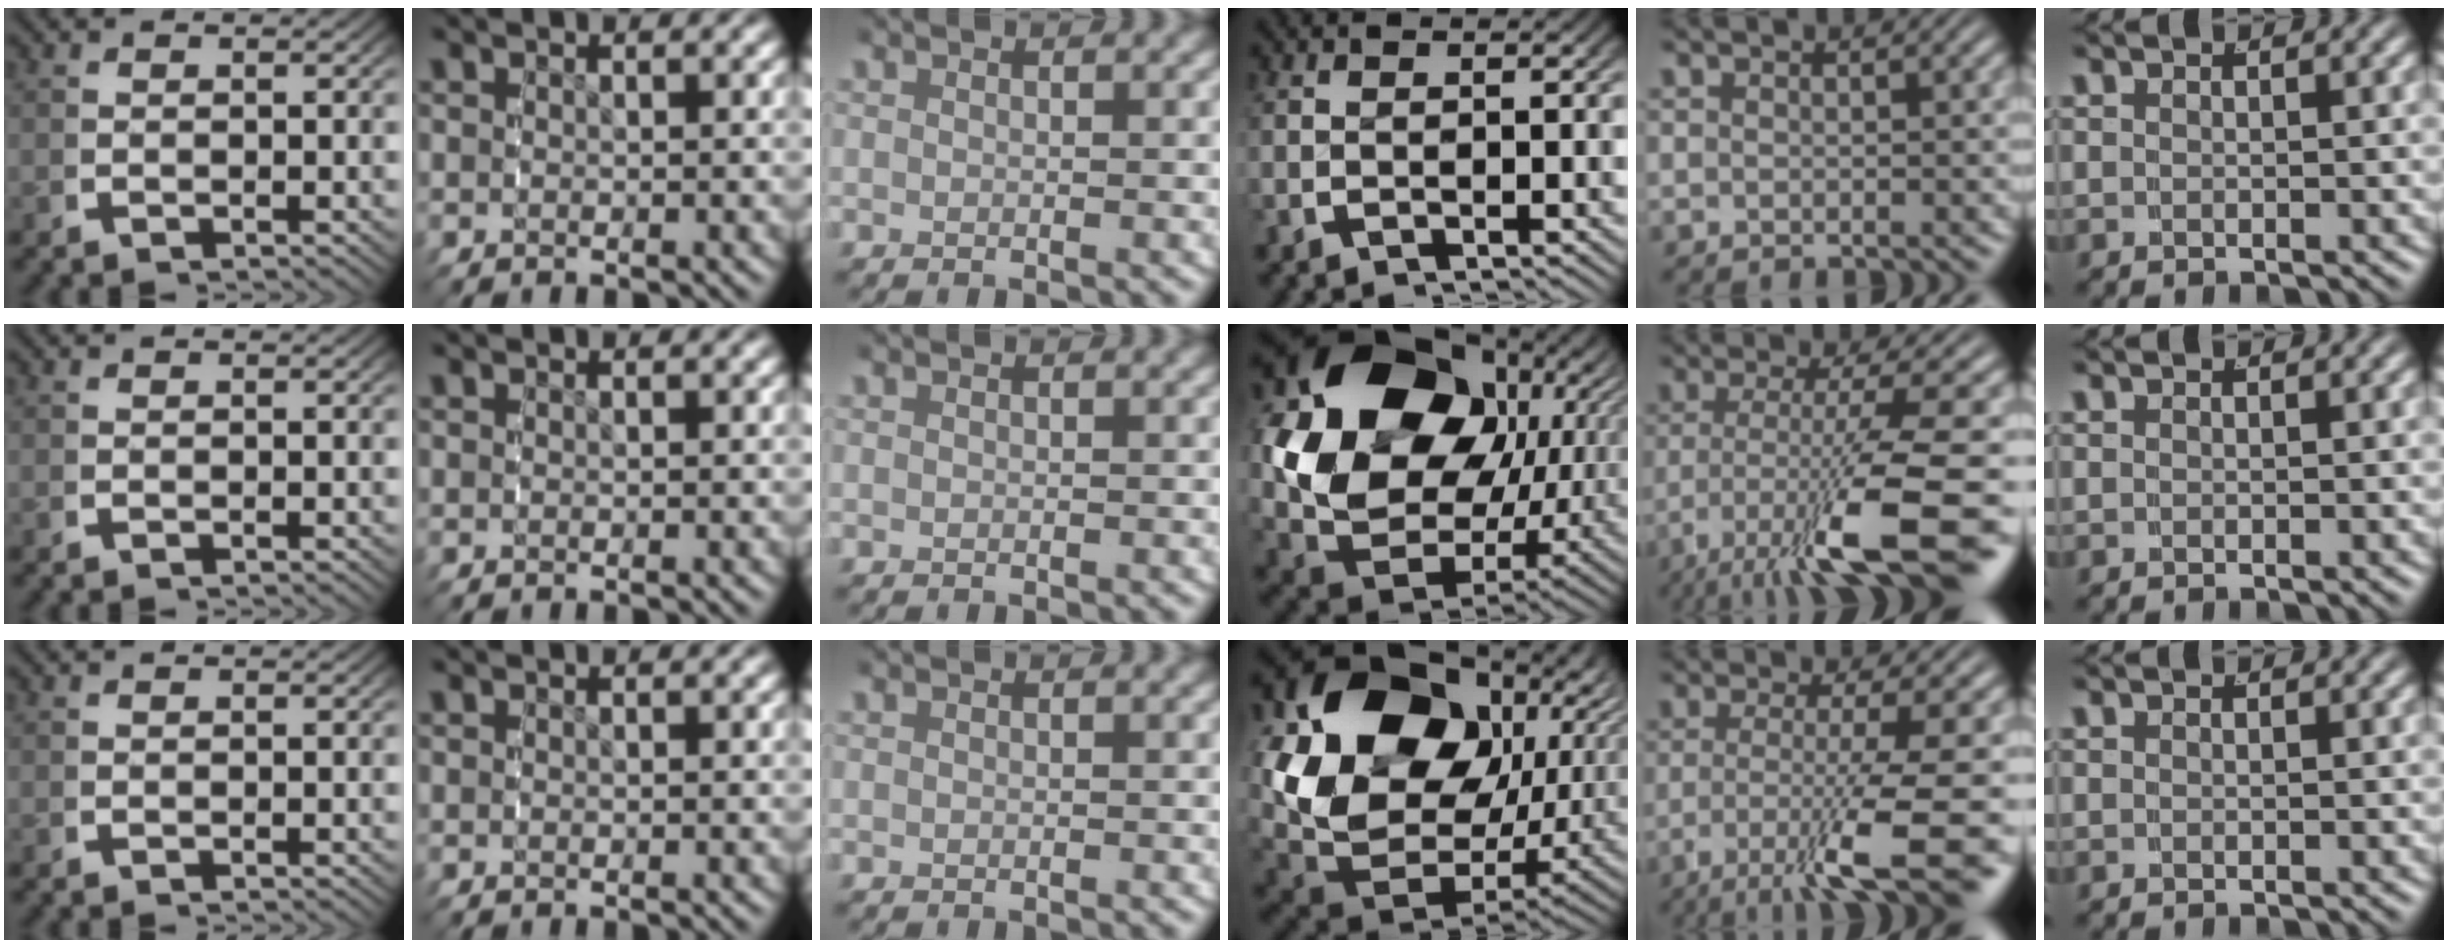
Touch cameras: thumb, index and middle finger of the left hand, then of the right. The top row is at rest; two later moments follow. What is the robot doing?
{"motion": "grasp_and_lifting", "object": "ethernet cable"}